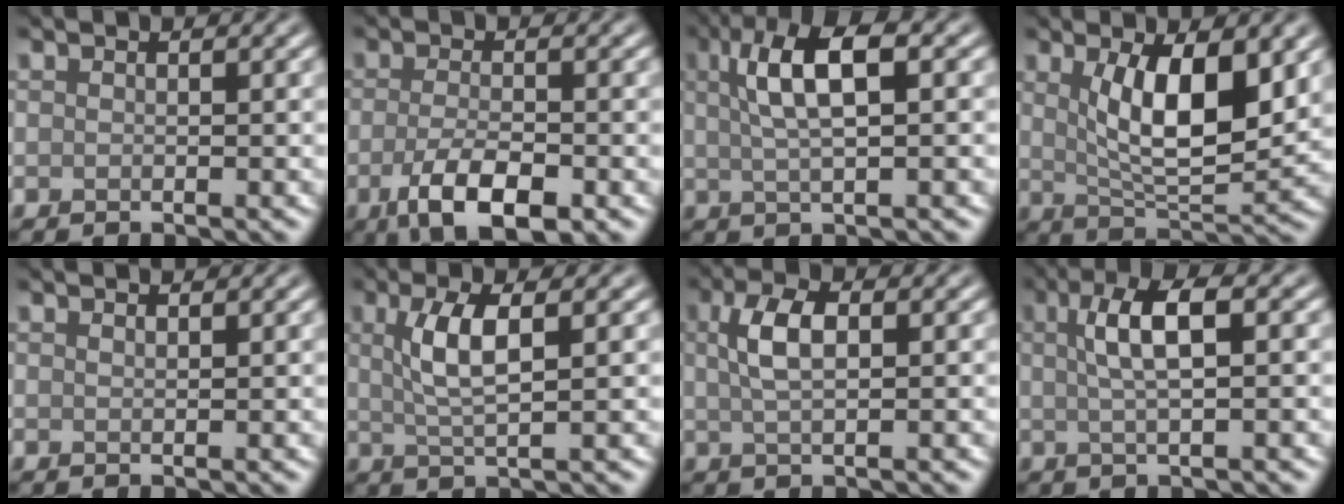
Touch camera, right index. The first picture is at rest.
{"total": 5.4, "force": [-2.3, 2.0, 4.4], "torque": [-0.087, -0.007, -0.041]}
{"total": 6.0, "force": [1.7, 1.9, 5.5], "torque": [-0.092, 0.012, 0.028]}
{"total": 7.9, "force": [2.1, 2.9, 7.1], "torque": [-0.125, -0.012, 0.042]}
{"total": 0.8, "force": [0.8, 0.1, 0.2], "torque": [-0.003, 0.001, 0.013]}
{"total": 4.2, "force": [1.1, 1.2, 3.9], "torque": [-0.081, 0.003, 0.023]}
{"total": 3.8, "force": [1.0, 1.5, 3.3], "torque": [-0.071, 0.008, 0.017]}
{"total": 4.7, "force": [1.1, 1.3, 4.4], "torque": [-0.077, 0.011, 0.017]}